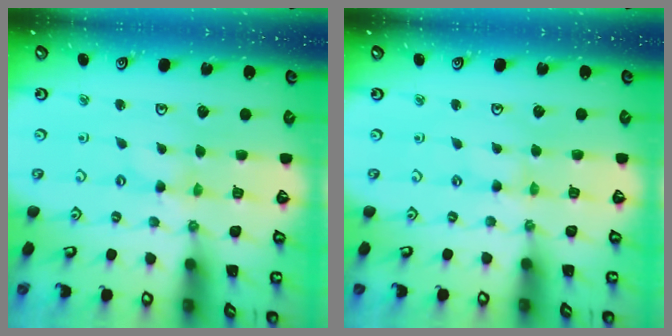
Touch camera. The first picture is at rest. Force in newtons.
{"total": 0.0}